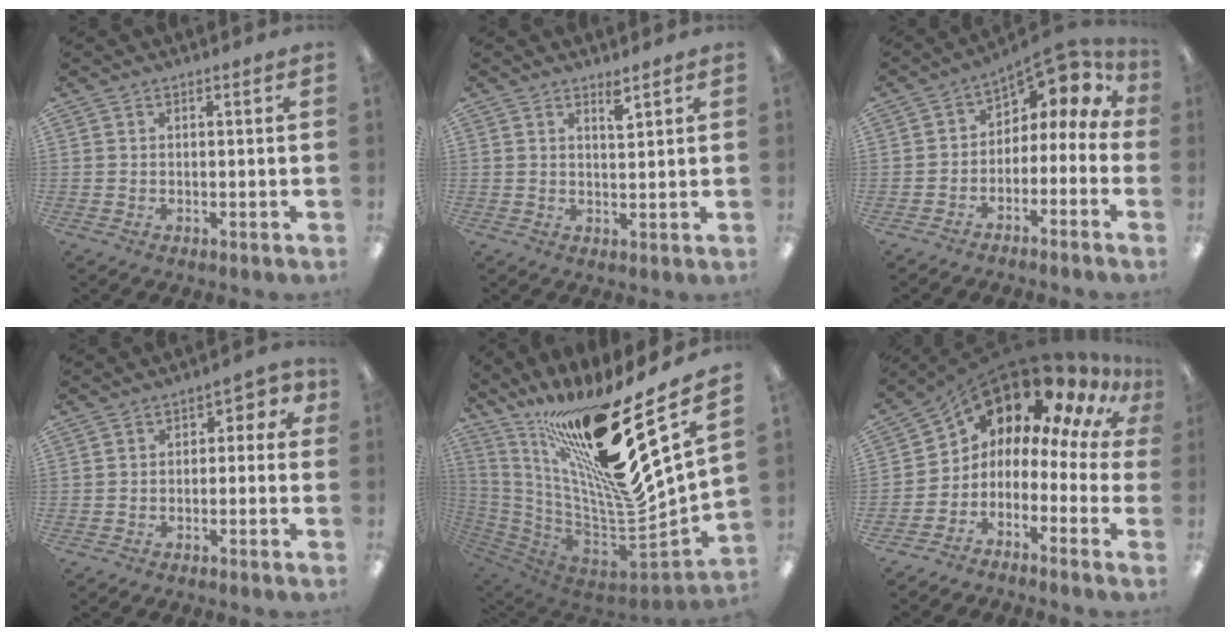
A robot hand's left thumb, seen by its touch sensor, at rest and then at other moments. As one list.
[{"total": 2.9, "force": [2.2, 0.8, 1.8], "torque": [-0.026, -0.005, 0.035]}, {"total": 4.5, "force": [1.5, 3.4, 2.5], "torque": [-0.034, -0.023, 0.025]}, {"total": 3.9, "force": [-2.5, 2.3, 1.9], "torque": [-0.029, 0.024, -0.049]}, {"total": 24.6, "force": [14.4, 4.0, 19.5], "torque": [-0.309, -0.140, 0.229]}, {"total": 12.1, "force": [9.4, 5.4, 5.3], "torque": [-0.088, -0.091, 0.153]}]